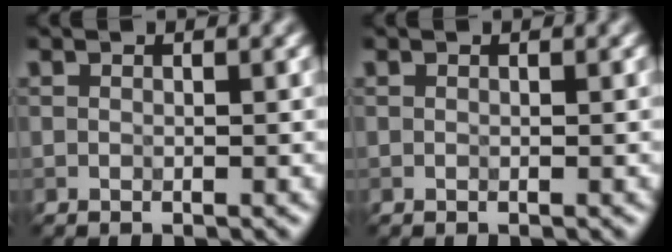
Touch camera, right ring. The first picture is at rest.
{"total": 0.0}